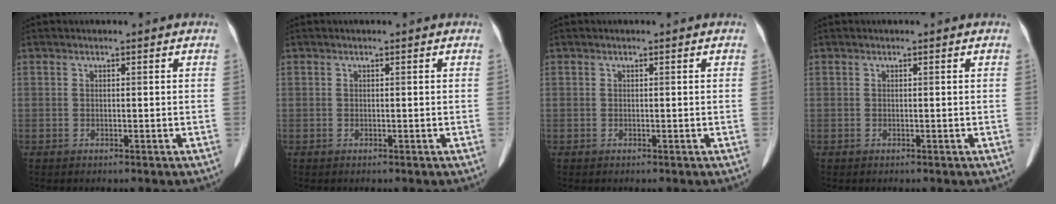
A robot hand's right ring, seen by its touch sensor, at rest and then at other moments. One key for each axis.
{"total": 0.0}
{"total": 0.0}
{"total": 0.0}